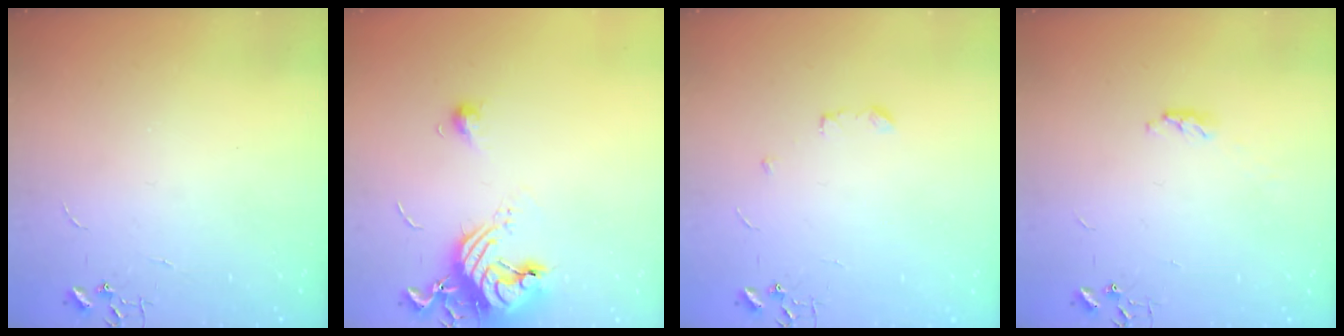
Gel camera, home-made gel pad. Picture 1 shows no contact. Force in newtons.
{"total": 14.3, "press": 14.2, "slide": 1.4}
{"total": 4.7, "press": 4.7, "slide": 0.7}
{"total": 3.4, "press": 3.4, "slide": 0.4}